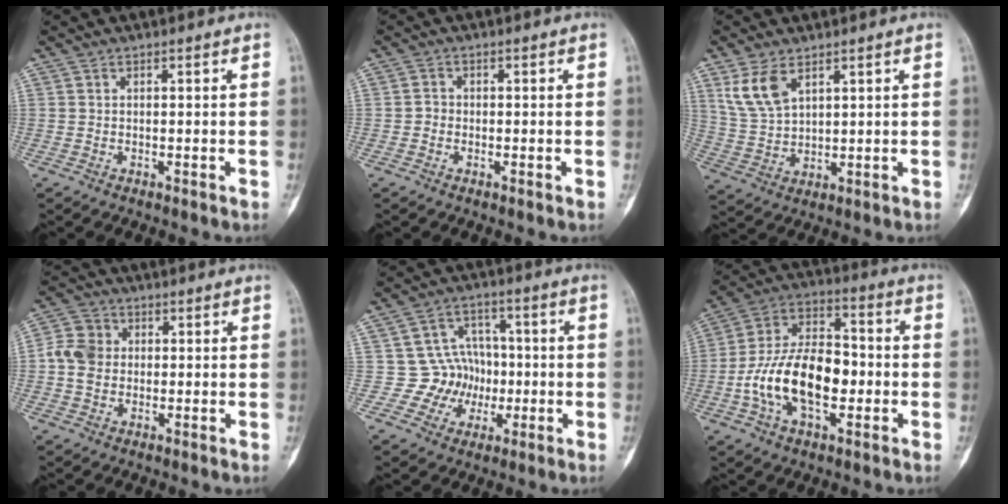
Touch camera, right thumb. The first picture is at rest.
{"total": 1.4, "force": [-0.4, 1.2, 0.5], "torque": [0.005, 0.007, -0.011]}
{"total": 7.6, "force": [4.2, 4.0, 5.0], "torque": [-0.096, -0.014, 0.096]}
{"total": 6.3, "force": [0.1, 5.4, 3.3], "torque": [-0.054, 0.013, -0.008]}
{"total": 9.2, "force": [-1.4, 8.8, 2.4], "torque": [0.026, 0.027, -0.026]}
{"total": 17.7, "force": [-3.3, 10.0, 14.2], "torque": [-0.250, 0.038, -0.060]}